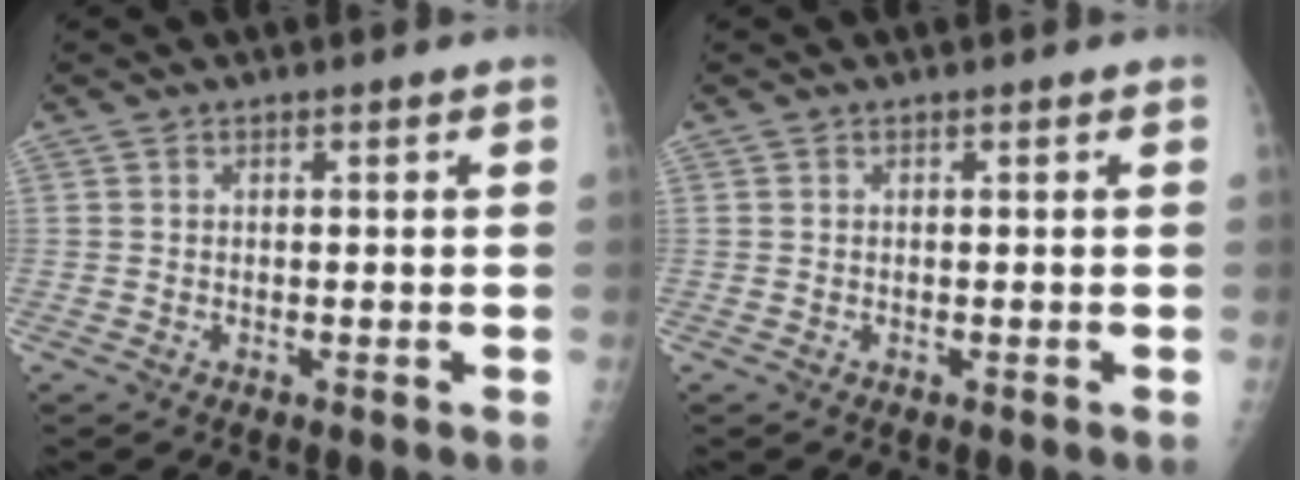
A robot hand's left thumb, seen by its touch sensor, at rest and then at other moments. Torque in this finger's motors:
{"motor_torque": [0.20, -0.15, 0.00, 0.00, 0.02]}